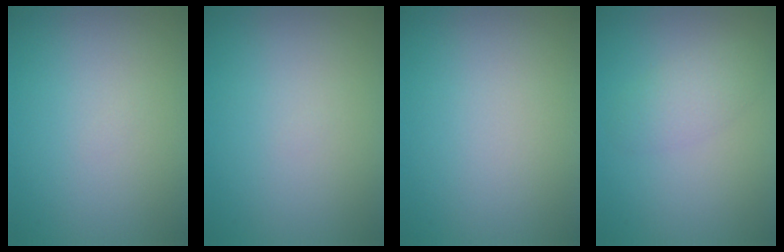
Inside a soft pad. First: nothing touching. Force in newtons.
{"total": 0.0}
{"total": 0.0}
{"total": 2.3, "press": 2.3, "slide": 0.1}